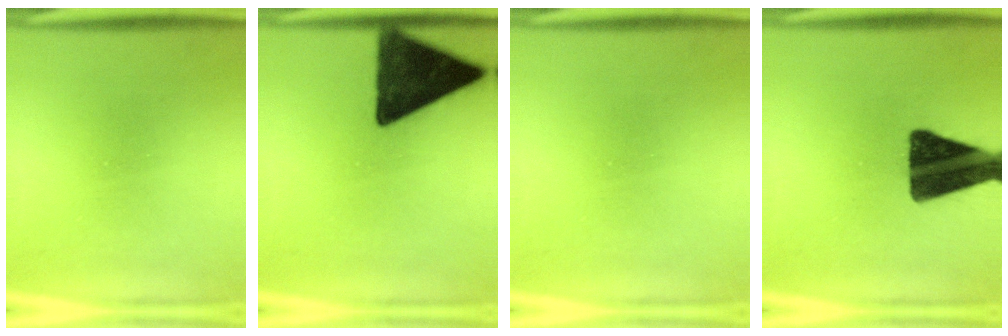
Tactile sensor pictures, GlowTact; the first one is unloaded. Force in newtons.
{"total": 13.0}
{"total": 0.0}
{"total": 16.6}